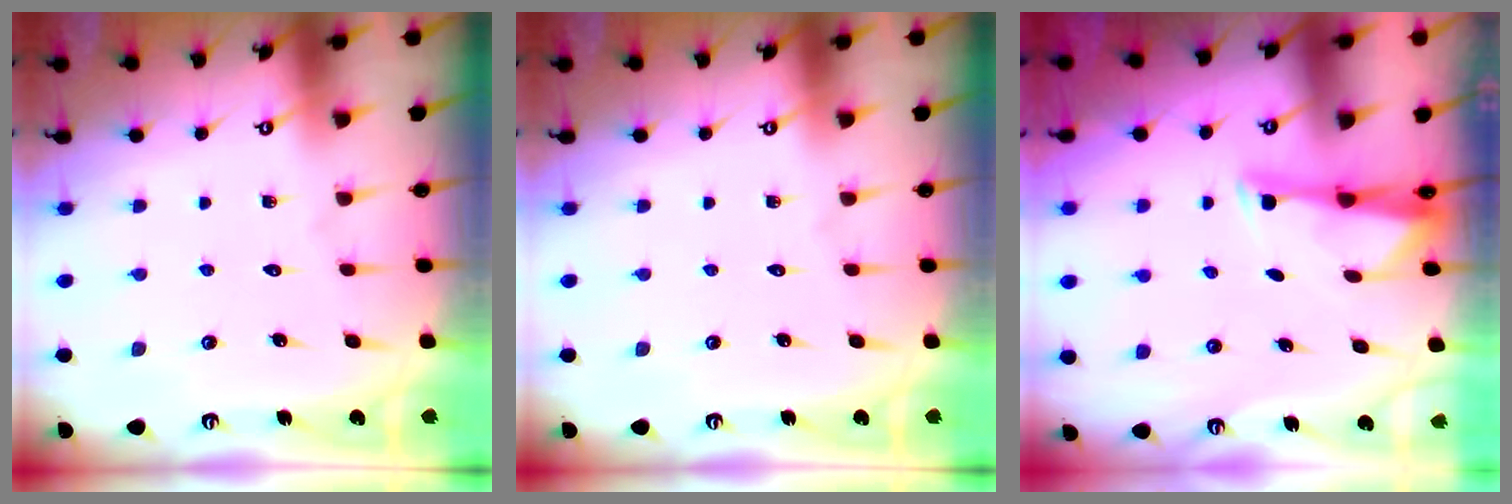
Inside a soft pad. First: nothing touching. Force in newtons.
{"total": 0.0}
{"total": 3.1, "press": 3.1, "slide": 0.4}